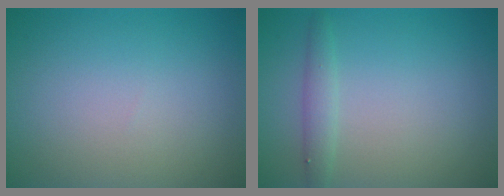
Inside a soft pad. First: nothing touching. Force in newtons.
{"total": 1.5, "press": 1.5, "slide": 0.1}